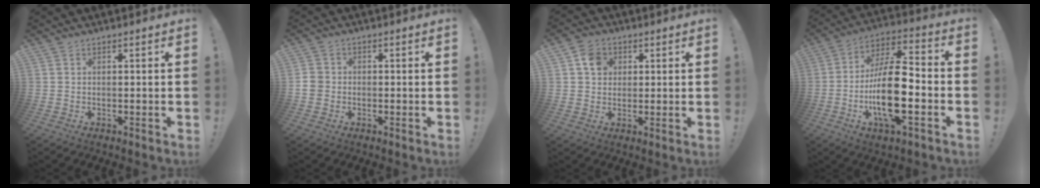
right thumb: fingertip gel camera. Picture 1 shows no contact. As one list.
[{"total": 3.7, "force": [-1.0, 3.3, 1.3], "torque": [-0.035, 0.006, -0.019]}, {"total": 6.3, "force": [2.2, 5.4, 2.3], "torque": [-0.028, -0.002, 0.040]}, {"total": 19.7, "force": [-4.8, 7.6, 17.6], "torque": [-0.332, 0.017, -0.078]}]